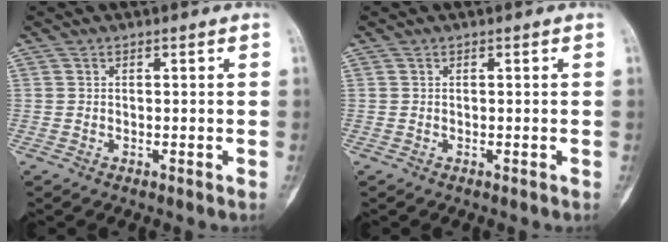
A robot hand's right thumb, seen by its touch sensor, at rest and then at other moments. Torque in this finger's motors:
{"motor_torque": [0.00, 0.00, 0.00, 0.00, 0.00]}